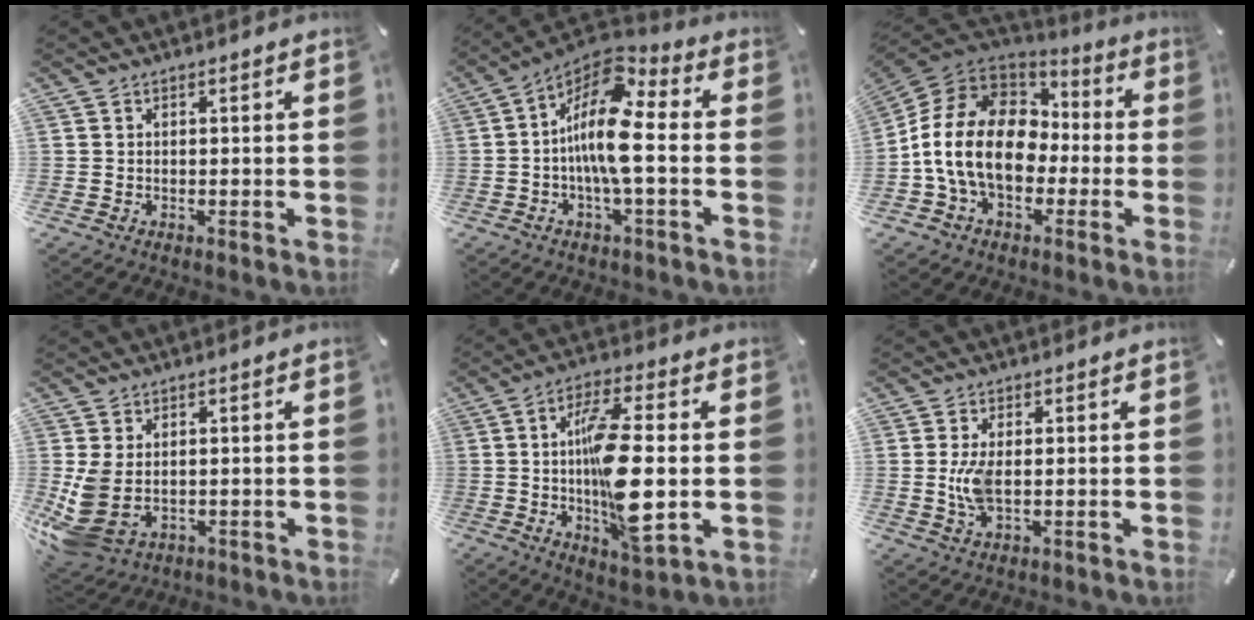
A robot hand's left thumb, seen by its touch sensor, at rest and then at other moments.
{"total": 14.4, "force": [-0.4, 5.1, 13.5], "torque": [-0.287, -0.022, -0.014]}
{"total": 18.3, "force": [-3.1, 13.7, 11.6], "torque": [-0.247, 0.032, -0.050]}
{"total": 7.5, "force": [0.2, 5.4, 5.2], "torque": [-0.124, -0.016, 0.005]}
{"total": 16.4, "force": [-0.6, 5.3, 15.5], "torque": [-0.285, -0.021, -0.019]}
{"total": 5.8, "force": [0.2, 3.0, 5.0], "torque": [-0.115, -0.008, -0.004]}